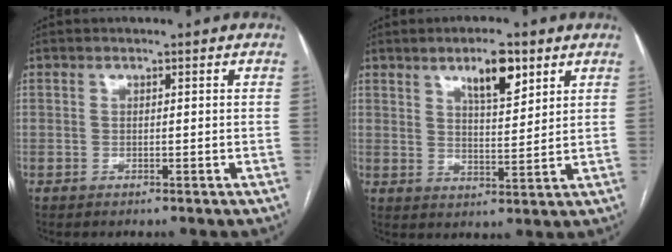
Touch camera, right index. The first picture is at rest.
{"total": 7.4, "force": [4.4, 1.7, 5.6], "torque": [-0.098, -0.002, 0.077]}